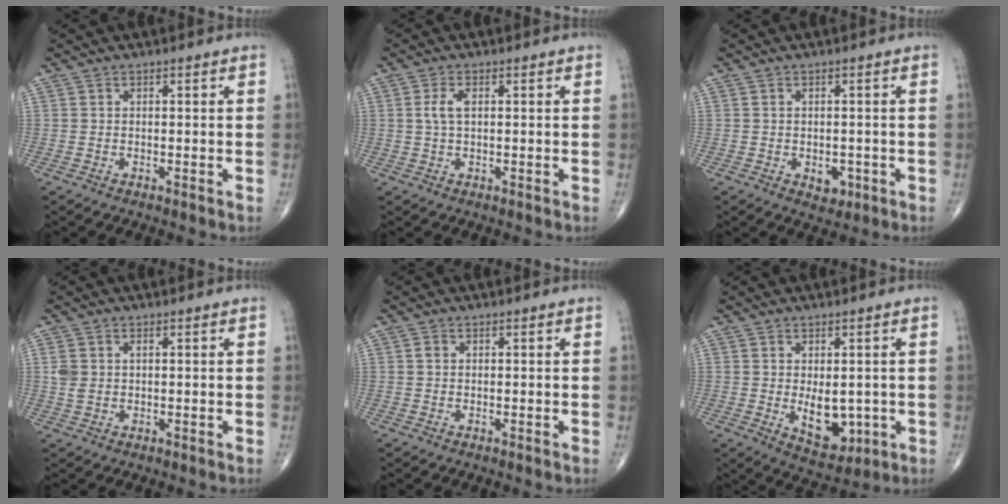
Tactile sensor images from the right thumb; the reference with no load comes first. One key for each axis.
{"total": 2.8, "fx": 0.5, "fy": 1.2, "fz": 2.5, "tx": -0.059, "ty": 0.005, "tz": 0.009}
{"total": 2.9, "fx": -0.9, "fy": 2.0, "fz": 1.9, "tx": -0.013, "ty": 0.001, "tz": -0.006}
{"total": 2.7, "fx": 0.5, "fy": 1.9, "fz": 1.9, "tx": -0.051, "ty": 0.005, "tz": 0.012}
{"total": 0.6, "fx": 0.1, "fy": 0.4, "fz": 0.3, "tx": -0.004, "ty": 0.000, "tz": 0.000}
{"total": 8.0, "fx": -0.9, "fy": 4.7, "fz": 6.4, "tx": -0.066, "ty": -0.015, "tz": 0.005}